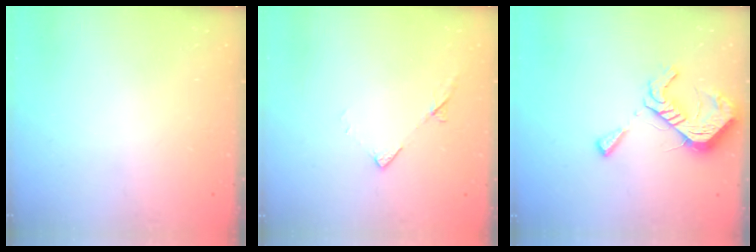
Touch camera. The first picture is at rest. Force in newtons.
{"total": 6.2, "press": 6.2, "slide": 0.7}
{"total": 14.4, "press": 14.3, "slide": 0.5}